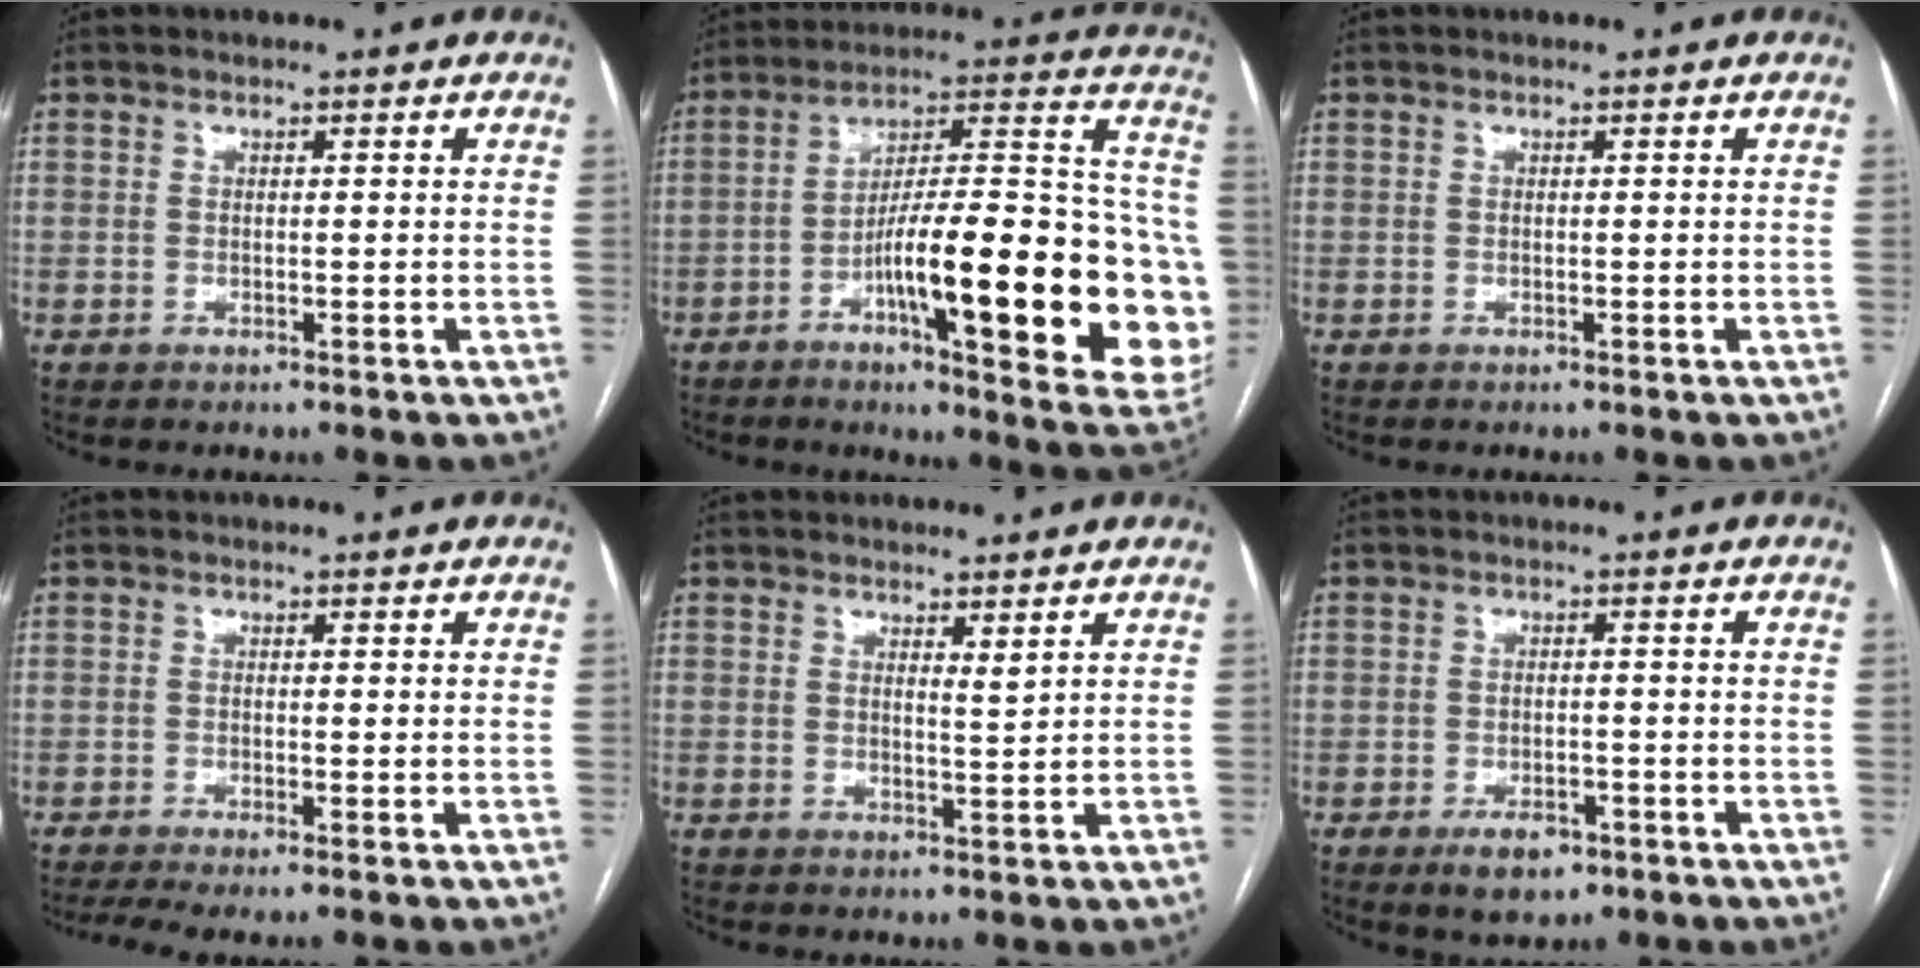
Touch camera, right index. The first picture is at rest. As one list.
[{"total": 28.2, "force": [-7.2, 4.8, 26.9], "torque": [-0.315, 0.010, -0.098]}, {"total": 0.0}, {"total": 3.7, "force": [-2.5, 0.4, 2.8], "torque": [-0.052, -0.007, -0.045]}, {"total": 1.6, "force": [1.1, 0.1, 1.2], "torque": [-0.022, -0.011, 0.021]}, {"total": 4.8, "force": [-2.8, 2.5, 2.9], "torque": [-0.047, 0.000, -0.037]}]